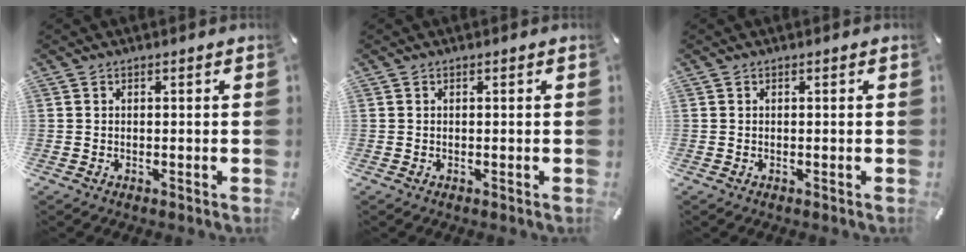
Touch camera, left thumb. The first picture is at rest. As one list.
[{"total": 0.0}, {"total": 0.0}]